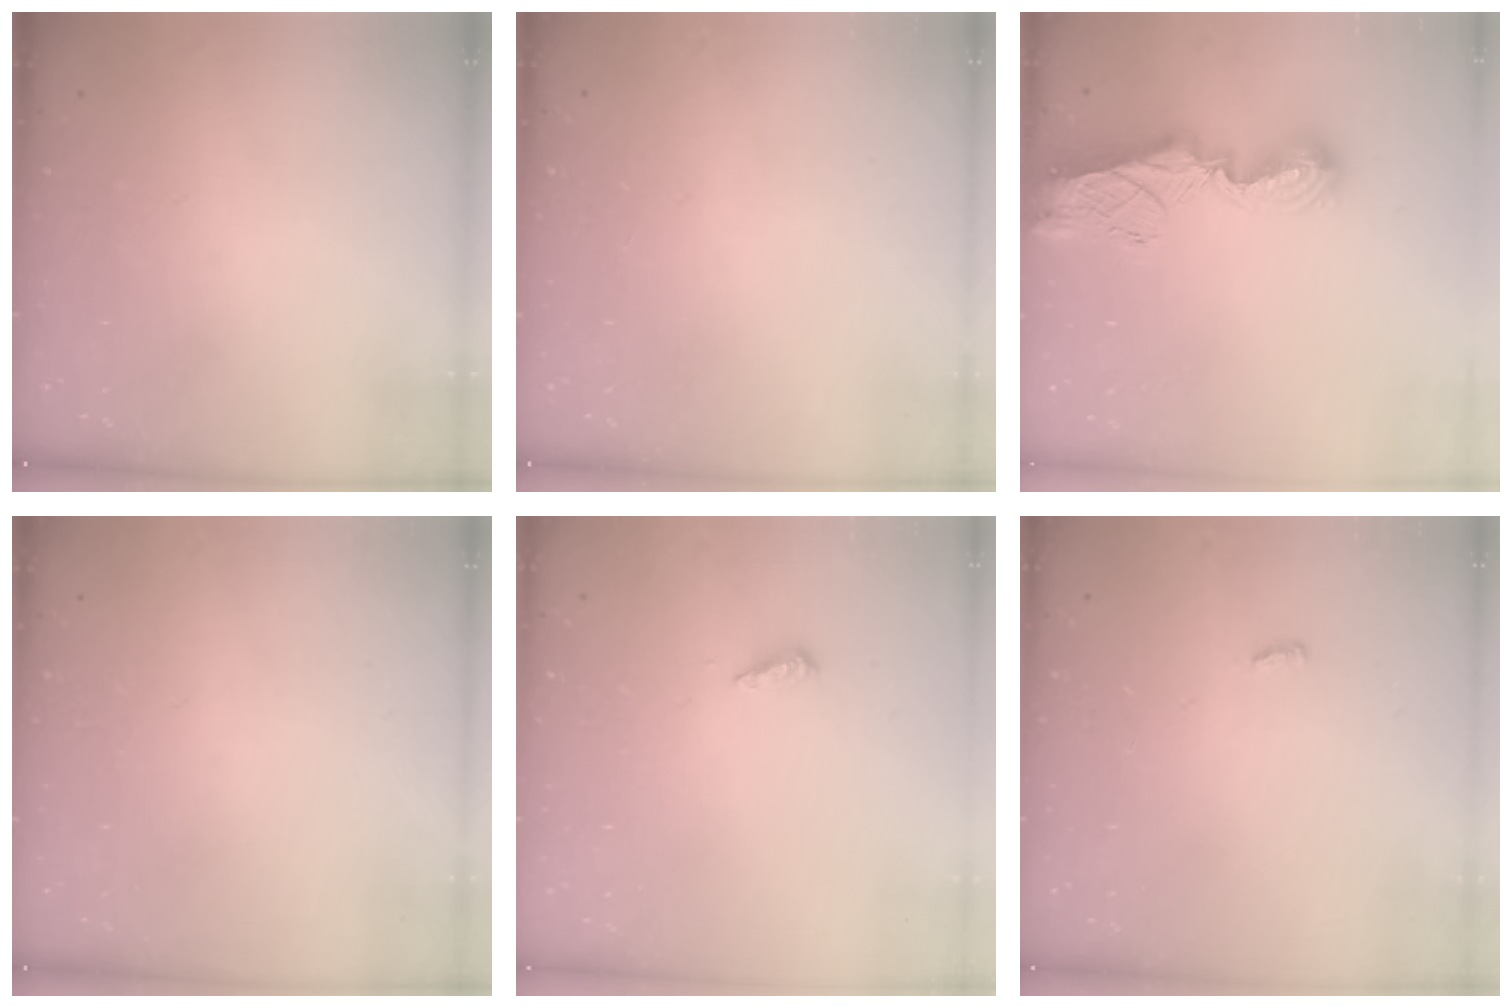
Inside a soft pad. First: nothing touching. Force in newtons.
{"total": 0.0}
{"total": 11.7, "press": 11.6, "slide": 1.1}
{"total": 0.0}
{"total": 4.3, "press": 4.2, "slide": 0.6}
{"total": 2.9, "press": 2.6, "slide": 1.3}